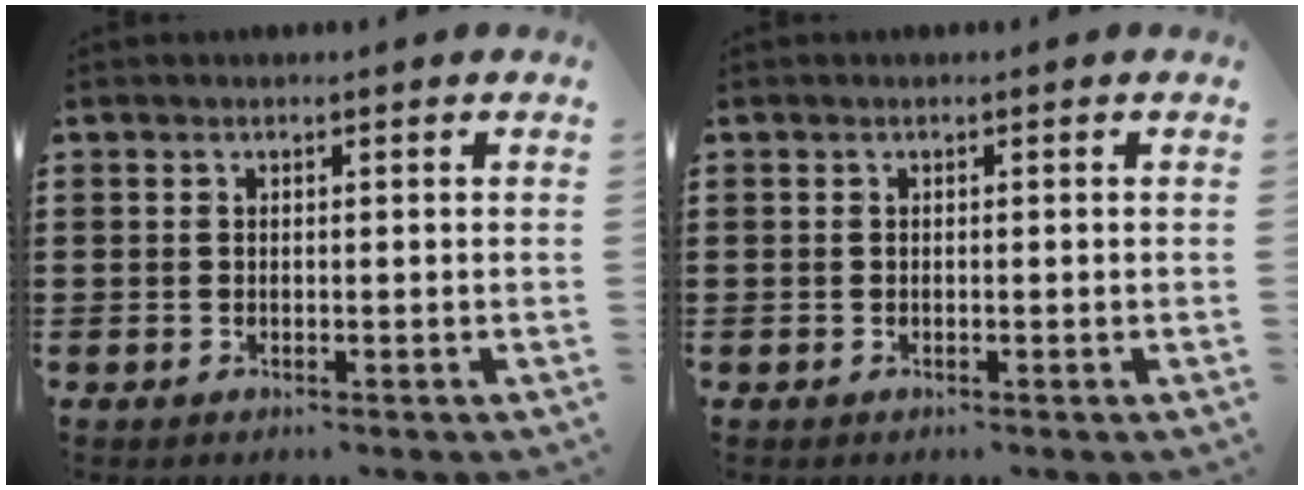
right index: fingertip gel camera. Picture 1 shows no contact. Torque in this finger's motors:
{"motor_torque": [0.16, 0.21, -0.01, -0.01]}